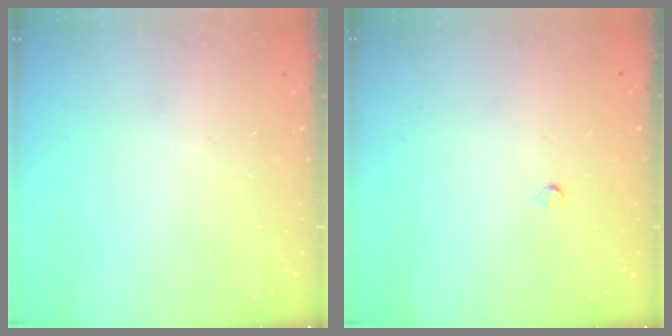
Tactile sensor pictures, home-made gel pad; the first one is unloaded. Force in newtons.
{"total": 2.6, "press": 2.5, "slide": 0.4}